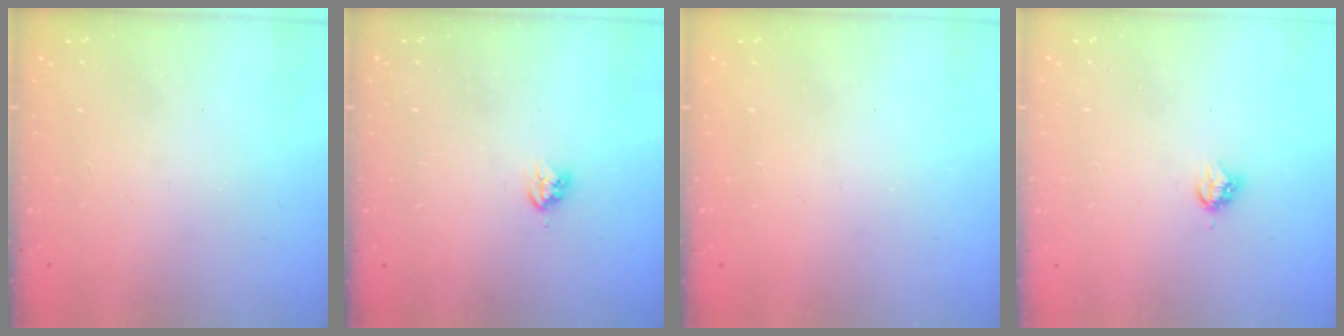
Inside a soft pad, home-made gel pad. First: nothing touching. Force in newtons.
{"total": 3.6, "press": 3.6, "slide": 0.3}
{"total": 0.0}
{"total": 4.0, "press": 4.0, "slide": 0.4}